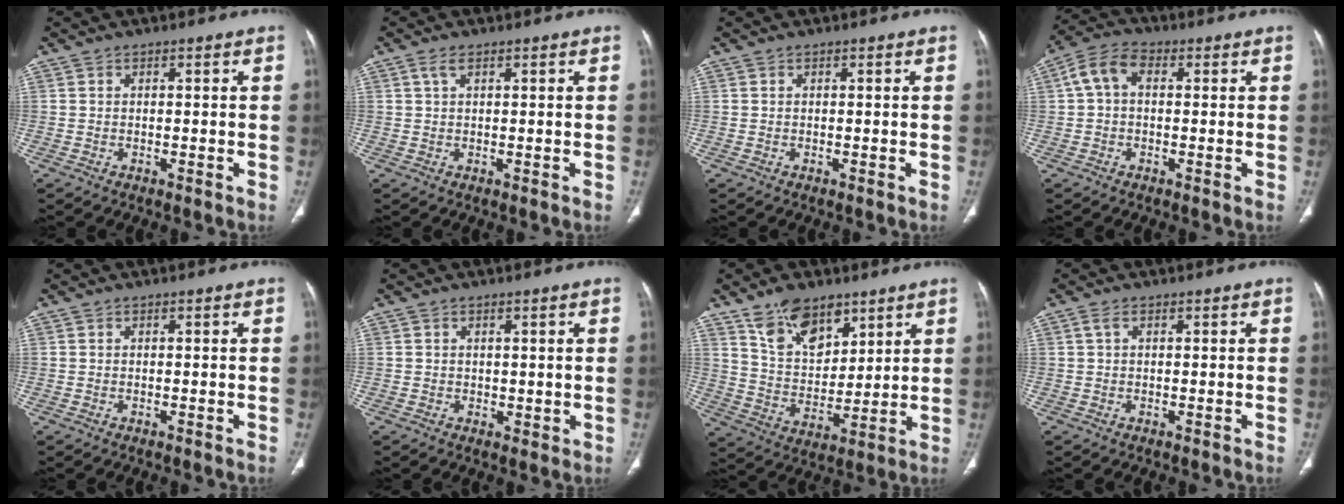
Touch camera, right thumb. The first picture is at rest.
{"total": 1.7, "force": [0.9, 0.7, 1.2], "torque": [-0.032, 0.008, 0.020]}
{"total": 0.0}
{"total": 6.3, "force": [0.9, 4.2, 4.6], "torque": [-0.086, 0.023, 0.008]}
{"total": 0.0}
{"total": 1.3, "force": [0.6, 1.1, 0.4], "torque": [0.005, -0.004, 0.008]}
{"total": 12.6, "force": [8.2, 6.9, 6.6], "torque": [-0.080, -0.050, 0.156]}
{"total": 1.2, "force": [0.5, 0.7, 0.9], "torque": [-0.025, 0.010, 0.010]}